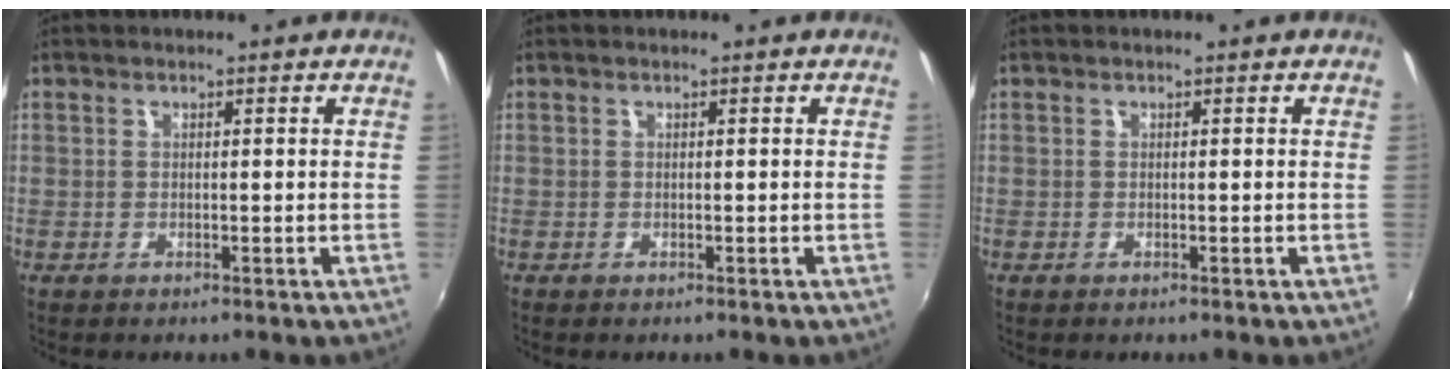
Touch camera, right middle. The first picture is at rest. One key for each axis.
{"total": 0.0}
{"total": 0.0}